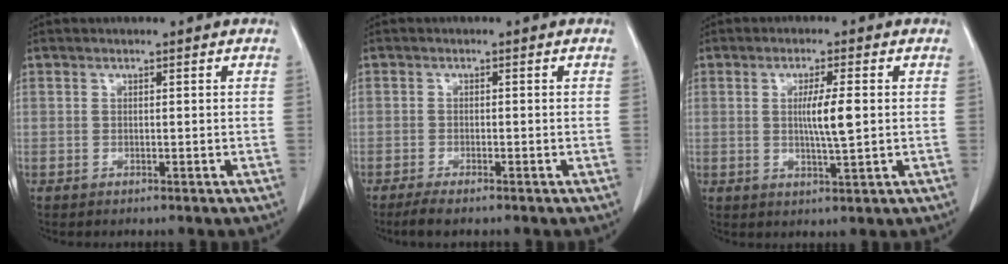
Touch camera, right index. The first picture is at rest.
{"total": 2.8, "force": [-2.2, 0.4, 1.7], "torque": [-0.035, -0.008, -0.038]}
{"total": 5.2, "force": [0.4, 0.1, 5.2], "torque": [-0.093, -0.006, 0.006]}